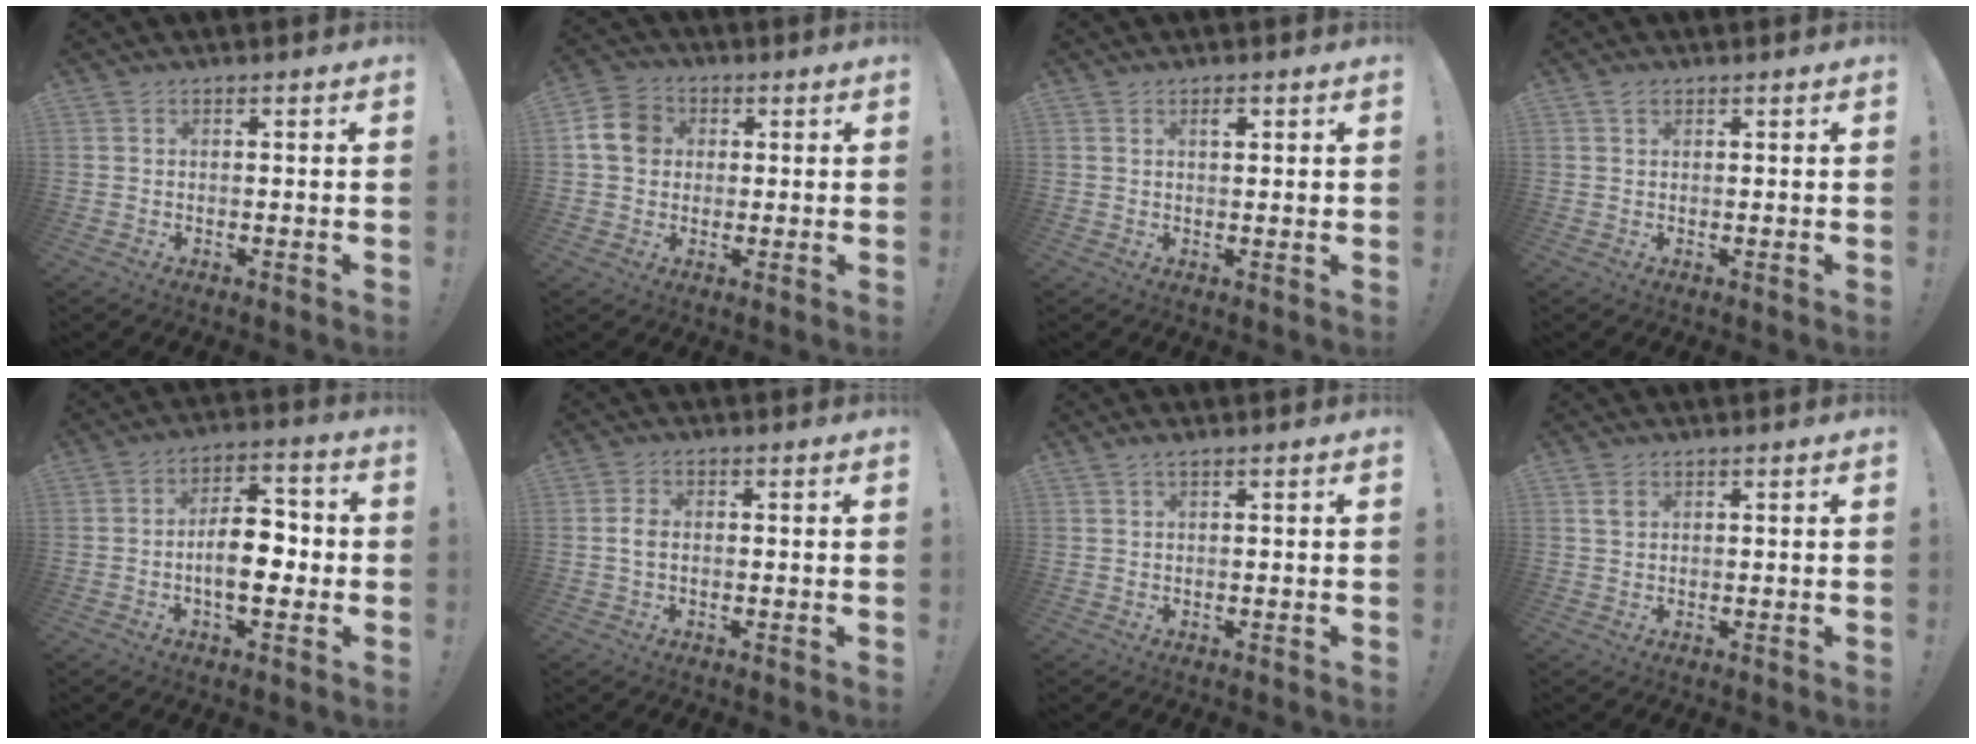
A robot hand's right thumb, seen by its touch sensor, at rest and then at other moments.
{"total": 9.6, "force": [1.8, 8.1, 4.7], "torque": [-0.074, 0.006, 0.039]}
{"total": 2.2, "force": [1.1, 1.0, 1.6], "torque": [-0.016, -0.006, 0.015]}
{"total": 1.3, "force": [0.9, 0.8, 0.6], "torque": [-0.004, -0.001, 0.015]}
{"total": 12.1, "force": [-2.1, 6.2, 10.1], "torque": [-0.155, 0.017, -0.039]}
{"total": 2.6, "force": [-0.4, 1.6, 2.0], "torque": [-0.046, 0.008, -0.008]}
{"total": 1.3, "force": [0.8, 0.1, 0.9], "torque": [-0.025, 0.003, 0.016]}
{"total": 1.8, "force": [1.0, 1.2, 0.9], "torque": [-0.010, -0.002, 0.016]}